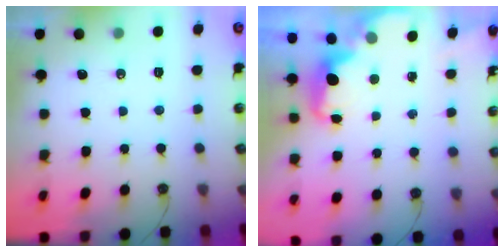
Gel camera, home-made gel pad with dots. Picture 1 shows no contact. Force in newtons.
{"total": 2.2, "press": 2.1, "slide": 0.6}